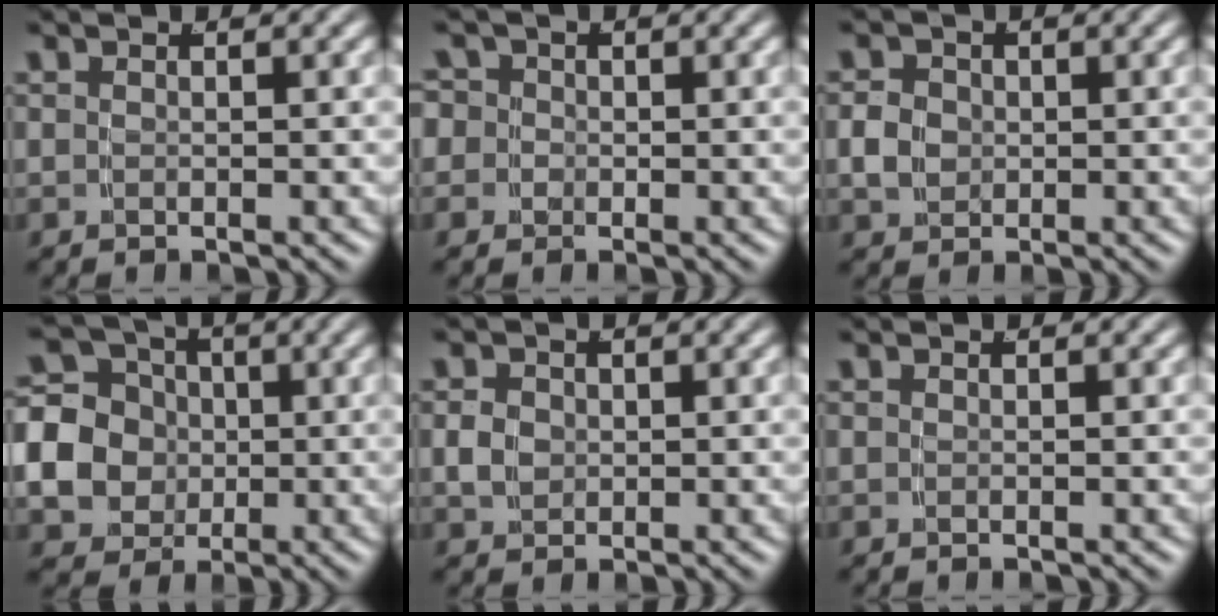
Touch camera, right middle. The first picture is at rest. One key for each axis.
{"total": 5.2, "fx": -0.3, "fy": 4.9, "fz": 1.5, "tx": -0.043, "ty": -0.008, "tz": -0.020}
{"total": 2.4, "fx": -0.1, "fy": 2.0, "fz": 1.2, "tx": -0.025, "ty": -0.002, "tz": -0.001}
{"total": 13.1, "fx": -0.5, "fy": 11.8, "fz": 5.6, "tx": -0.133, "ty": -0.039, "tz": -0.015}
{"total": 1.5, "fx": 0.0, "fy": 1.2, "fz": 0.9, "tx": -0.016, "ty": 0.001, "tz": 0.002}
{"total": 0.0}